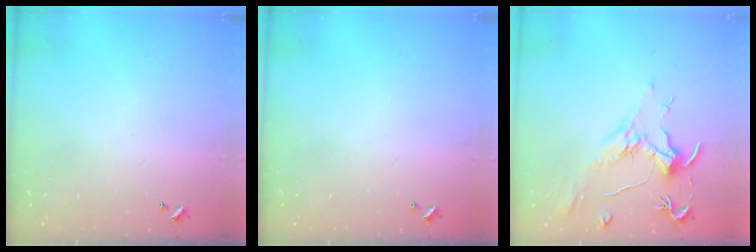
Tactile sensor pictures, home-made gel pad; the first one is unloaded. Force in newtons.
{"total": 0.0}
{"total": 1.9, "press": 1.7, "slide": 0.9}